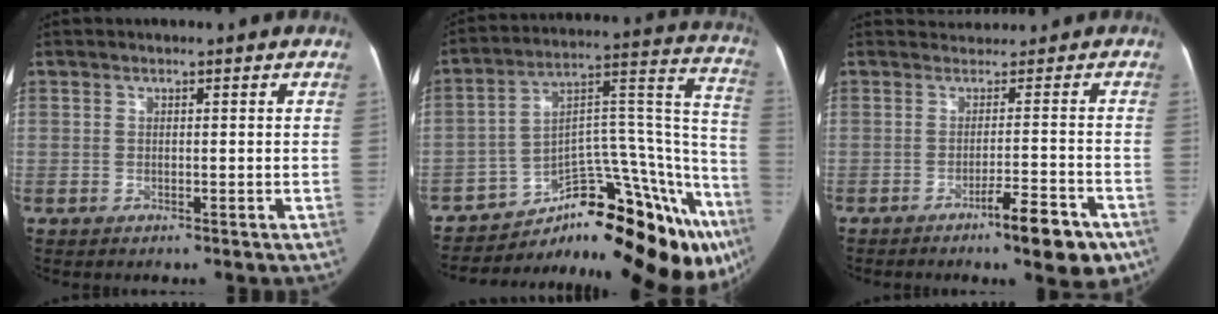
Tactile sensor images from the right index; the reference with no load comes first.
{"total": 25.4, "force": [-18.9, 8.2, 14.9], "torque": [-0.104, 0.067, -0.248]}
{"total": 5.9, "force": [-2.7, 1.3, 5.1], "torque": [-0.064, 0.007, -0.034]}